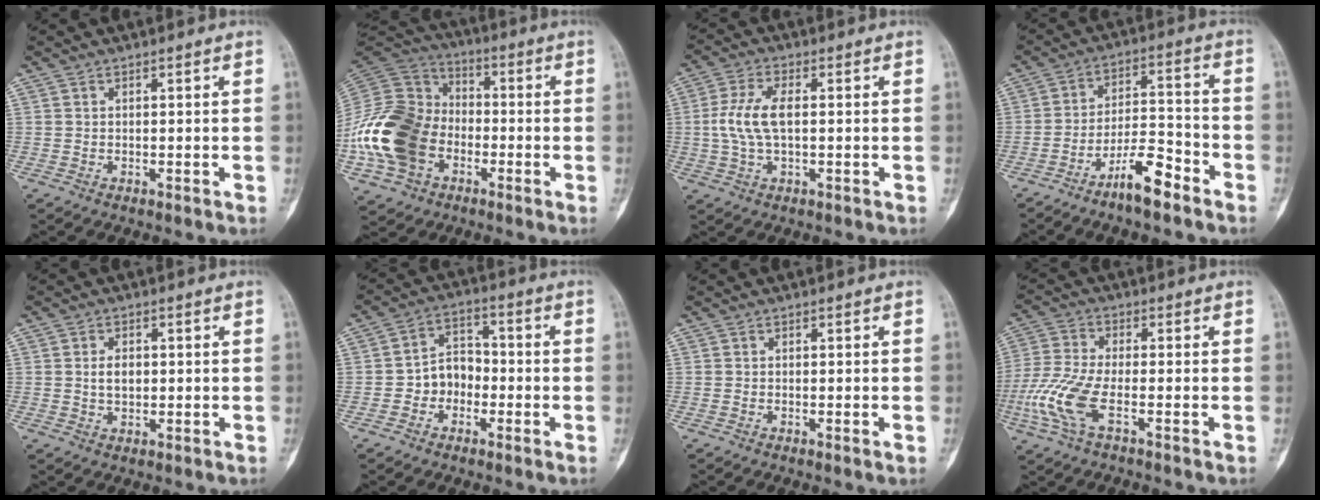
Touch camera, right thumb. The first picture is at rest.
{"total": 21.3, "force": [-5.8, 15.8, 13.1], "torque": [-0.270, 0.044, -0.108]}
{"total": 7.9, "force": [0.2, 3.6, 7.0], "torque": [-0.162, 0.012, 0.004]}
{"total": 9.1, "force": [-6.4, 2.3, 6.1], "torque": [-0.103, 0.056, -0.115]}
{"total": 3.4, "force": [0.2, 2.3, 2.5], "torque": [-0.034, 0.000, 0.006]}
{"total": 6.9, "force": [-1.9, 5.5, 3.6], "torque": [-0.030, 0.033, -0.045]}
{"total": 0.6, "force": [-0.1, -0.1, 0.5], "torque": [-0.007, -0.001, -0.001]}
{"total": 9.4, "force": [-3.5, 3.0, 8.2], "torque": [-0.212, 0.006, -0.076]}